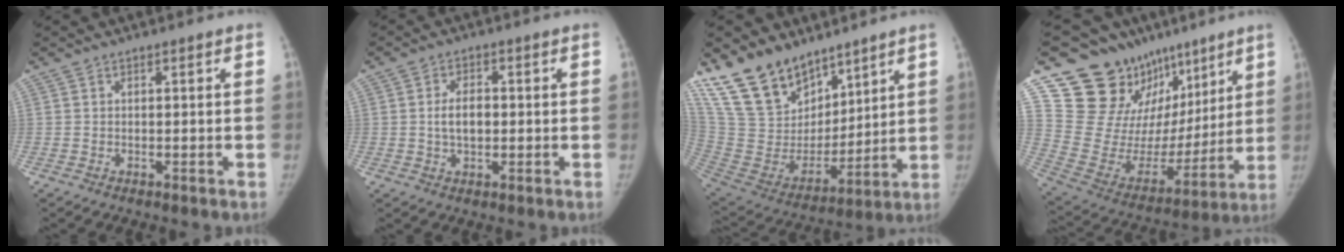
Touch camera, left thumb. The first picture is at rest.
{"total": 4.7, "force": [0.0, 2.8, 3.7], "torque": [-0.063, 0.007, -0.001]}
{"total": 20.1, "force": [14.8, 11.0, 8.1], "torque": [-0.107, -0.064, 0.290]}
{"total": 23.8, "force": [15.7, 15.0, 9.8], "torque": [-0.107, -0.050, 0.263]}